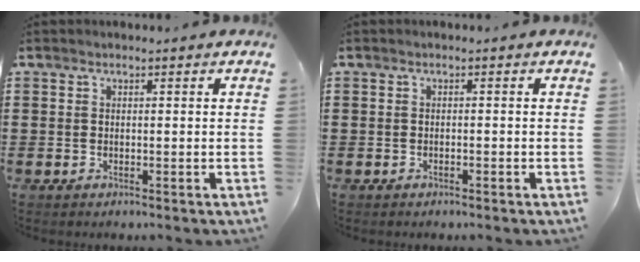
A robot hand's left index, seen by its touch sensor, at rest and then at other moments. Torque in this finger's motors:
{"motor_torque": [-0.05, -0.06, 0.06, -0.01]}